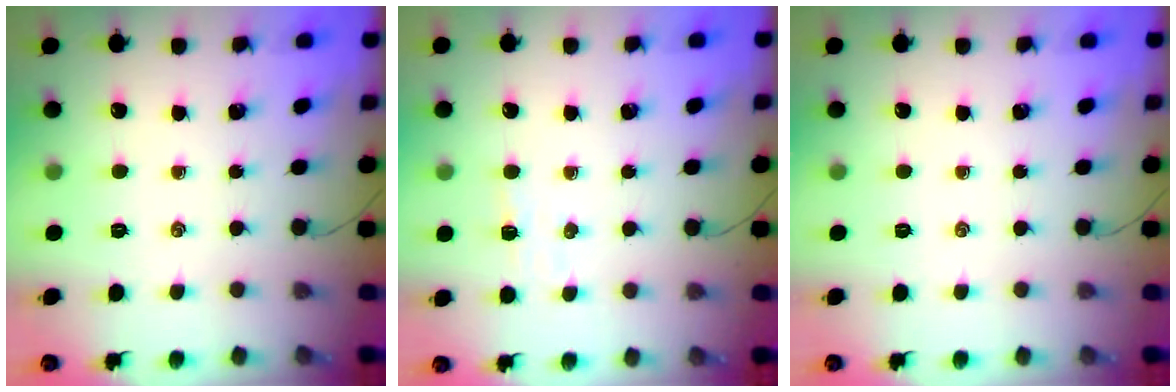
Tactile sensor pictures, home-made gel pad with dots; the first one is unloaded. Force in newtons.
{"total": 4.0, "press": 3.9, "slide": 0.9}
{"total": 0.0}